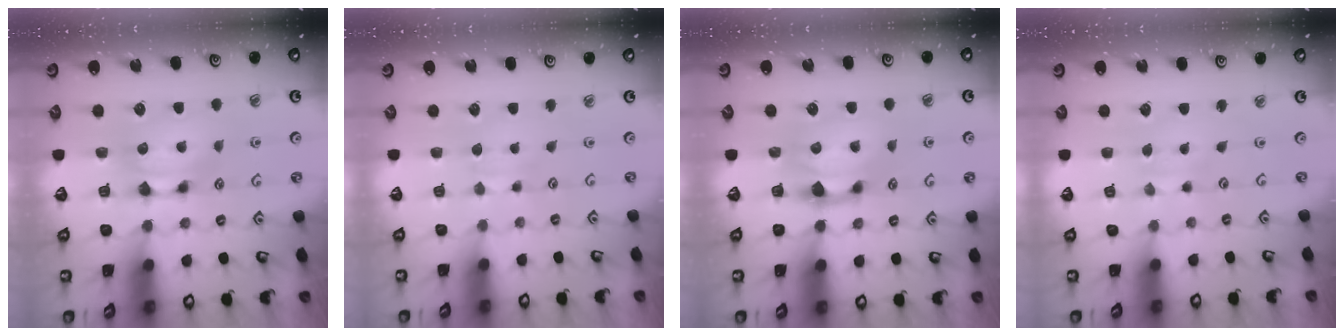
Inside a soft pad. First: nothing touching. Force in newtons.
{"total": 2.4, "press": 2.4, "slide": 0.4}
{"total": 1.2, "press": 0.2, "slide": 1.2}
{"total": 2.8, "press": 2.8, "slide": 0.2}